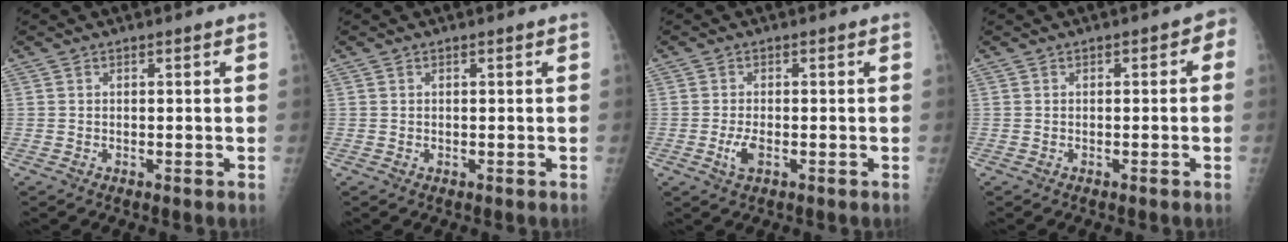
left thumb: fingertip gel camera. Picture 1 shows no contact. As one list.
[{"total": 0.0}, {"total": 2.8, "force": [-1.0, 1.3, 2.3], "torque": [-0.052, -0.003, -0.018]}, {"total": 2.3, "force": [-0.4, 1.6, 1.6], "torque": [0.001, 0.015, -0.014]}]